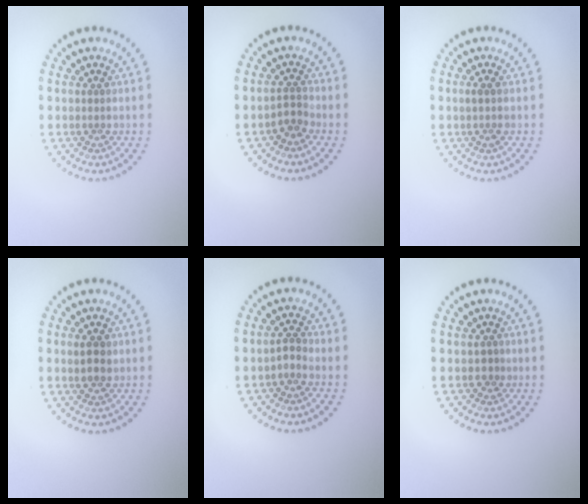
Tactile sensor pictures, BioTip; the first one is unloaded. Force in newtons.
{"total": 1.5, "press": 1.2, "slide": 0.9}
{"total": 1.0, "press": 0.9, "slide": 0.5}
{"total": 1.8, "press": 1.7, "slide": 0.4}
{"total": 1.0, "press": 0.9, "slide": 0.5}
{"total": 0.8, "press": 0.7, "slide": 0.4}